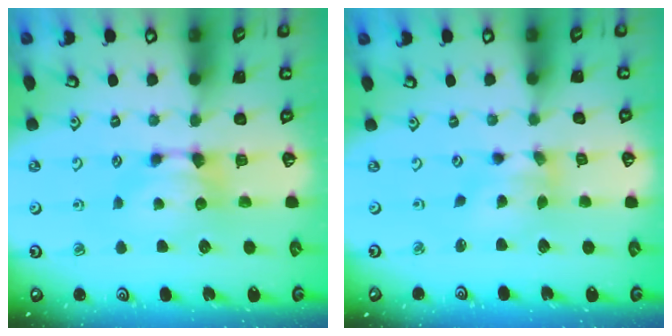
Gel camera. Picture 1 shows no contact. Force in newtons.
{"total": 1.9, "press": 1.3, "slide": 1.3}